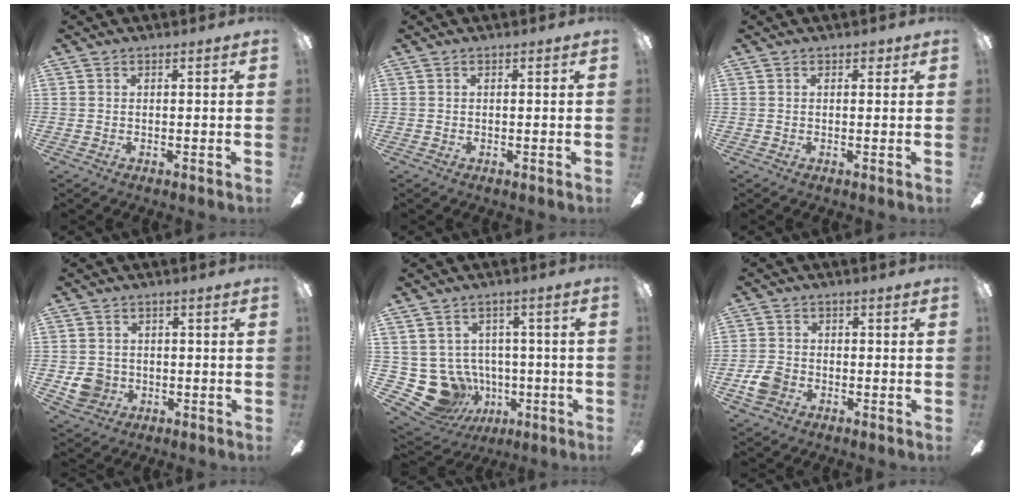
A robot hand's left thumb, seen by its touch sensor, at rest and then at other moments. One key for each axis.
{"total": 0.0}
{"total": 1.2, "fx": 0.6, "fy": 0.8, "fz": 0.6, "tx": -0.003, "ty": 0.001, "tz": 0.008}
{"total": 5.7, "fx": -1.0, "fy": 5.3, "fz": 1.8, "tx": -0.034, "ty": 0.007, "tz": -0.018}
{"total": 12.7, "fx": -3.1, "fy": 11.4, "fz": 4.9, "tx": -0.131, "ty": 0.007, "tz": -0.037}
{"total": 5.3, "fx": -2.1, "fy": 4.1, "fz": 2.6, "tx": -0.052, "ty": 0.008, "tz": -0.042}